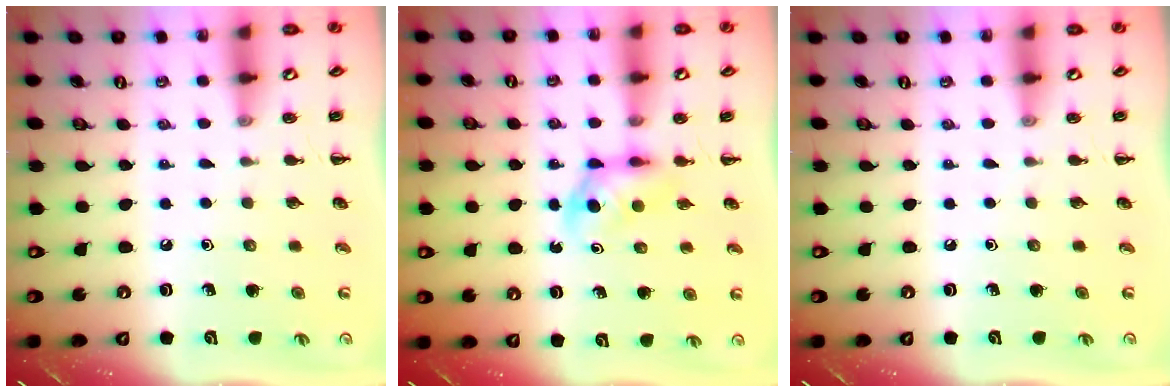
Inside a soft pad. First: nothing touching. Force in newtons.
{"total": 3.7, "press": 3.5, "slide": 1.1}
{"total": 0.0}